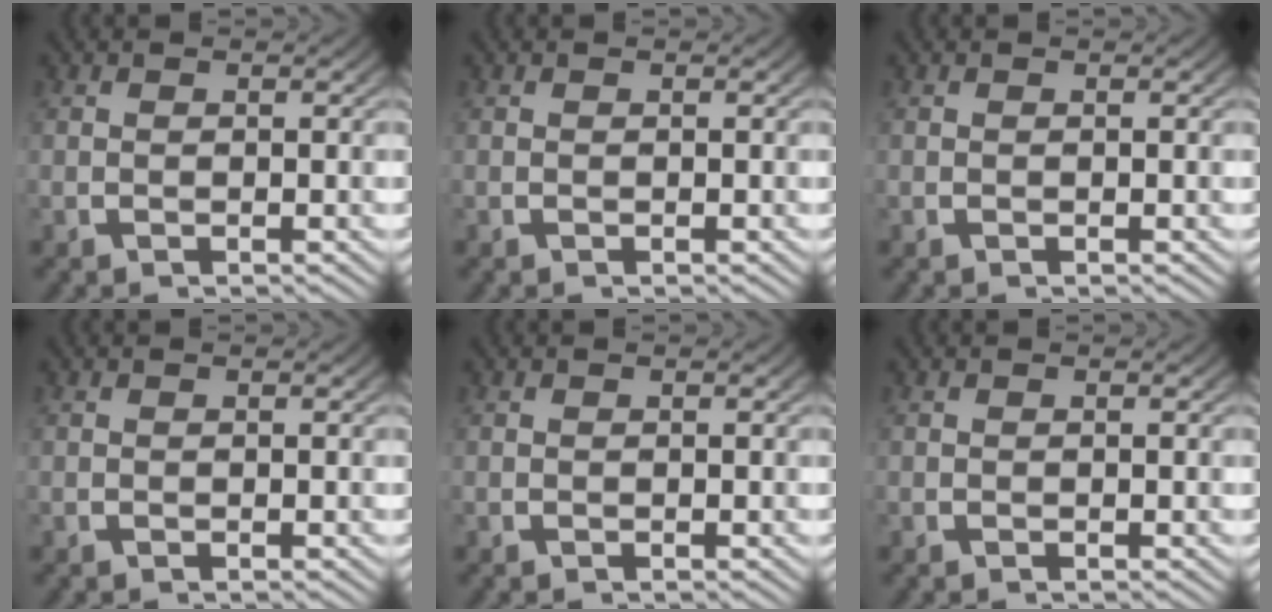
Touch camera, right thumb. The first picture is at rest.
{"total": 0.0}
{"total": 0.0}
{"total": 0.0}
{"total": 0.0}
{"total": 0.0}